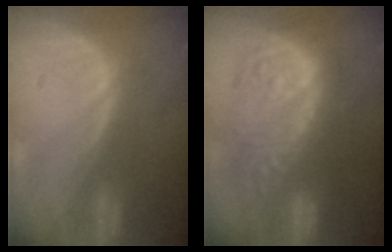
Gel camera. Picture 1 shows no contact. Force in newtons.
{"total": 12.7, "press": 12.7, "slide": 1.3}